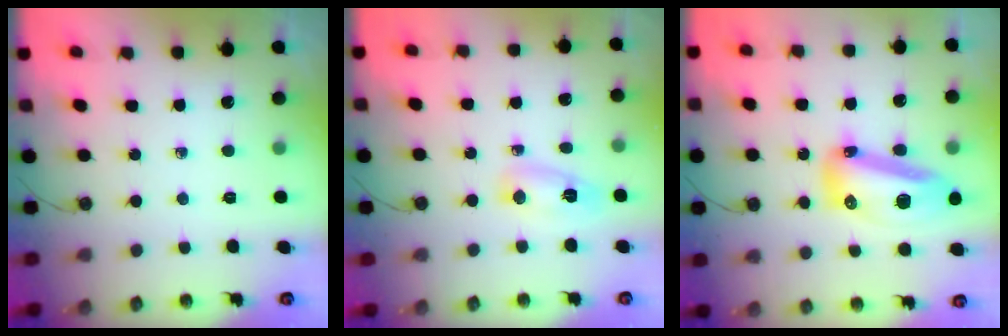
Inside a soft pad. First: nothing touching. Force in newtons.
{"total": 4.9, "press": 4.7, "slide": 1.0}
{"total": 15.4, "press": 15.2, "slide": 2.1}